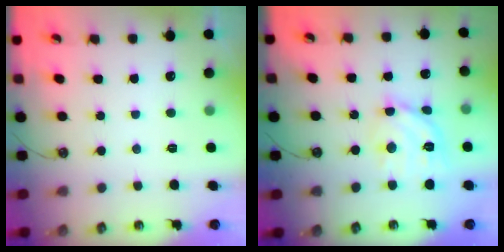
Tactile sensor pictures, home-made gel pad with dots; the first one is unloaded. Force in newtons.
{"total": 13.0, "press": 13.0, "slide": 1.0}